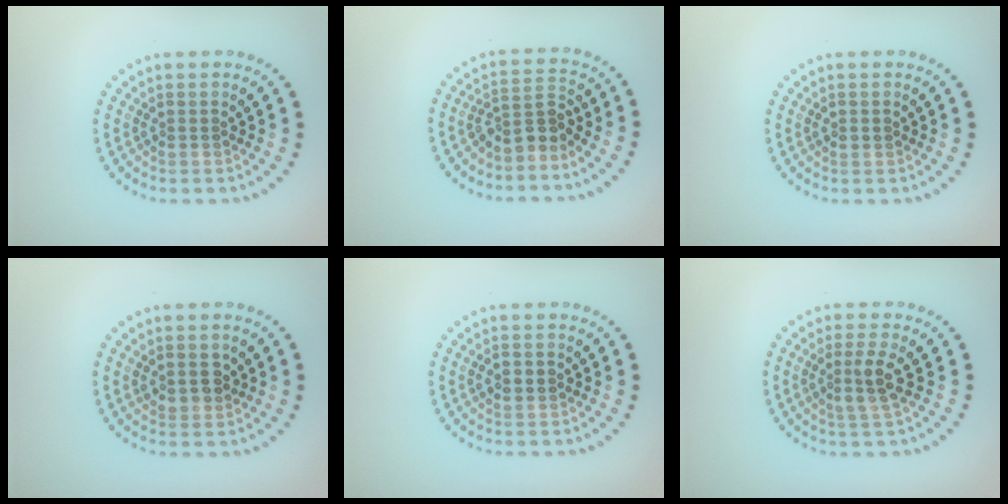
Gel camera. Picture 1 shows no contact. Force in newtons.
{"total": 2.8, "press": 2.2, "slide": 1.8}
{"total": 1.0, "press": 1.0, "slide": 0.0}
{"total": 2.0, "press": 1.9, "slide": 0.5}
{"total": 1.9, "press": 1.9, "slide": 0.2}
{"total": 2.7, "press": 2.4, "slide": 1.2}